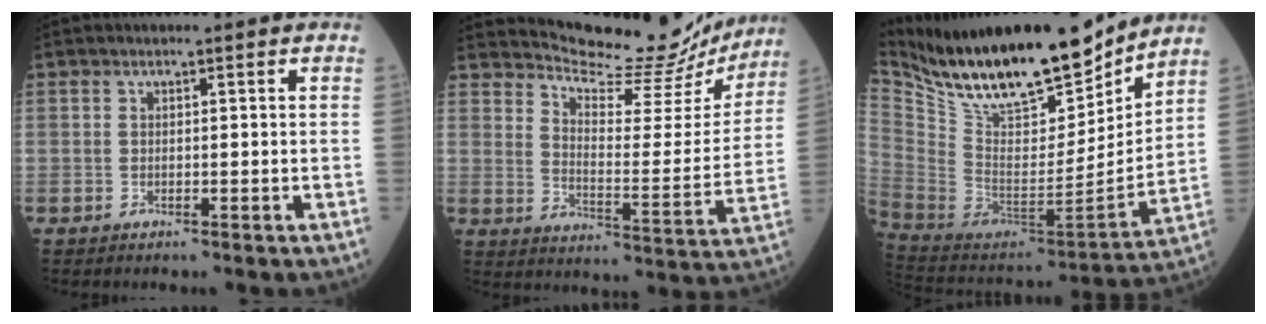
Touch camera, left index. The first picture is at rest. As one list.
[{"total": 18.3, "force": [17.7, 2.8, 3.8], "torque": [-0.059, -0.059, 0.225]}, {"total": 24.5, "force": [19.8, 6.5, 12.8], "torque": [-0.240, -0.020, 0.339]}]